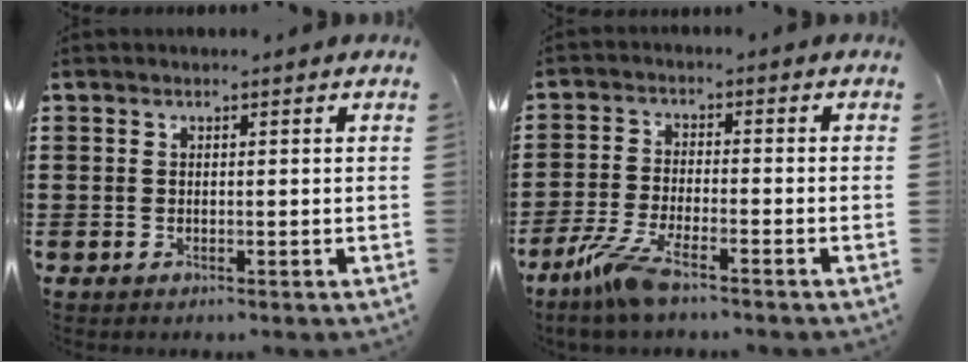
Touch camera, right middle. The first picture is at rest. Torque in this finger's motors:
{"motor_torque": [1.27, -0.86, 0.17, 0.08]}